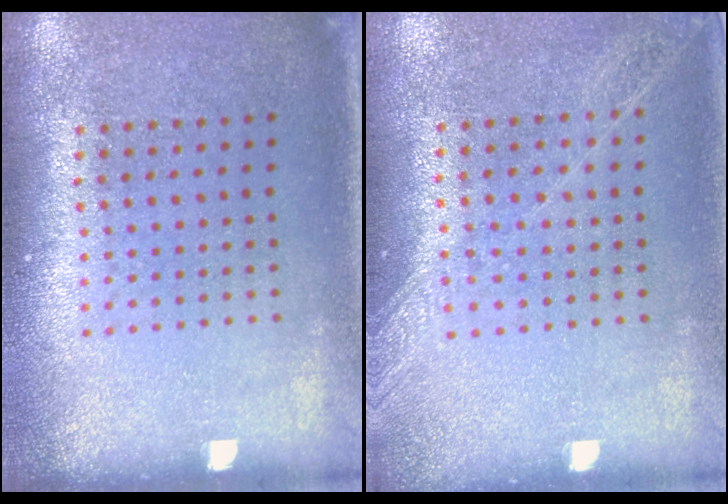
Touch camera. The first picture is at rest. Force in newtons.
{"total": 1.2, "press": 1.2, "slide": 0.2}